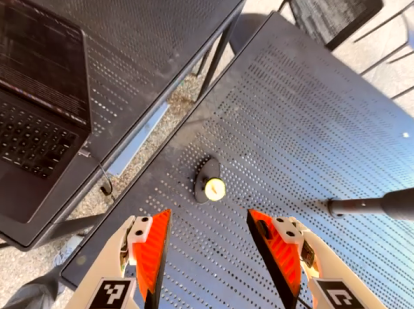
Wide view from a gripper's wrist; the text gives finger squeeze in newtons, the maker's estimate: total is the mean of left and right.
{"total": 0.0}